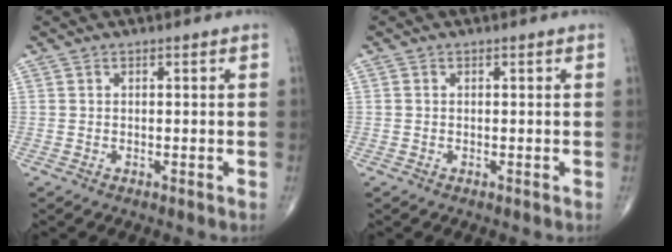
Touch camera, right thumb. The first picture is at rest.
{"total": 0.0}